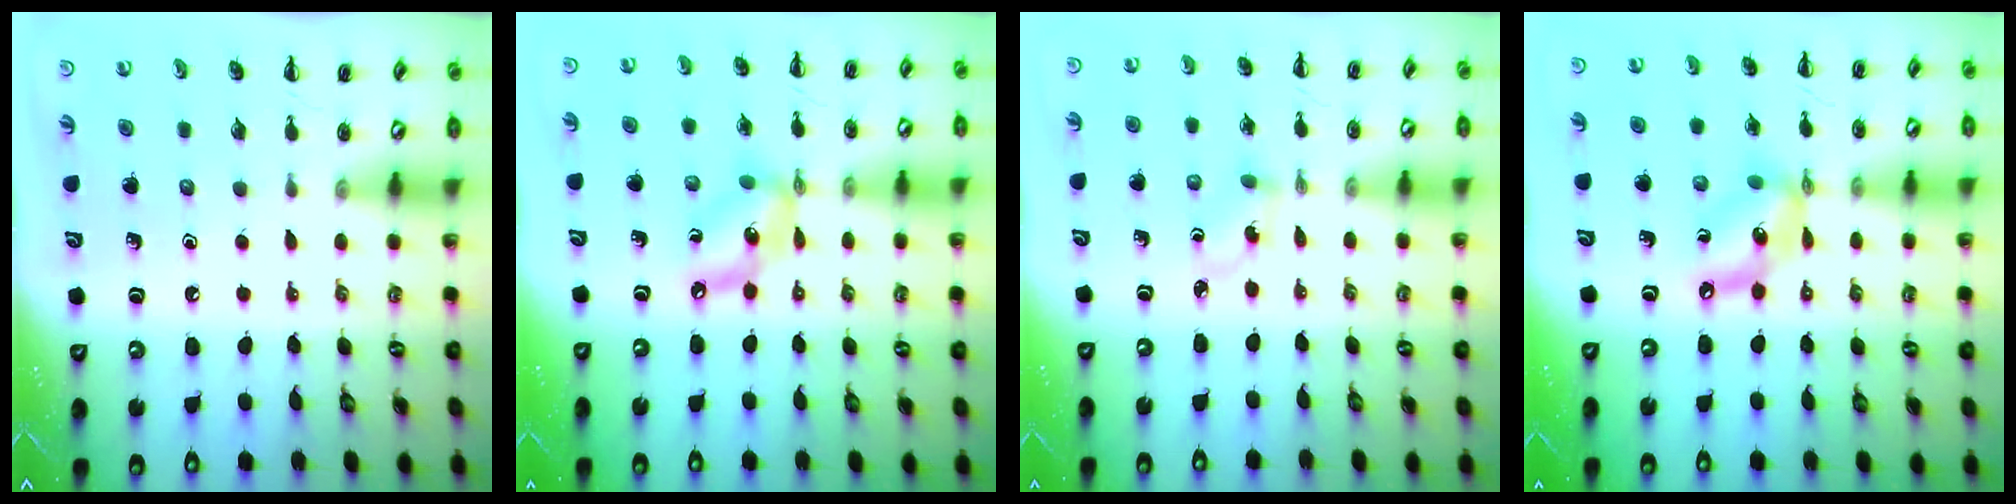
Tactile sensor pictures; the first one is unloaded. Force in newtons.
{"total": 9.2, "press": 8.9, "slide": 2.2}
{"total": 1.8, "press": 1.7, "slide": 0.8}
{"total": 10.5, "press": 10.2, "slide": 2.6}